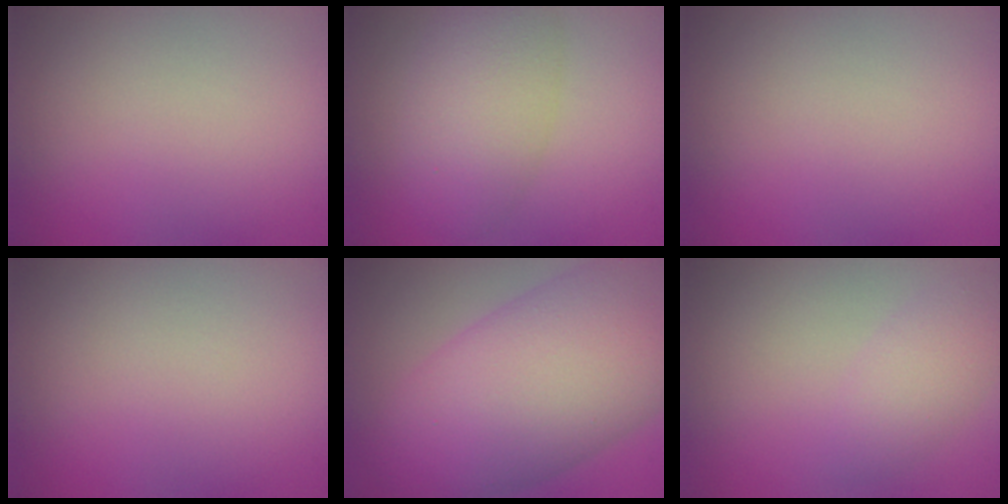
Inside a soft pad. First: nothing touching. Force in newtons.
{"total": 6.4, "press": 6.4, "slide": 0.1}
{"total": 0.0}
{"total": 0.0}
{"total": 12.6, "press": 12.6, "slide": 0.5}
{"total": 2.4, "press": 2.4, "slide": 0.2}